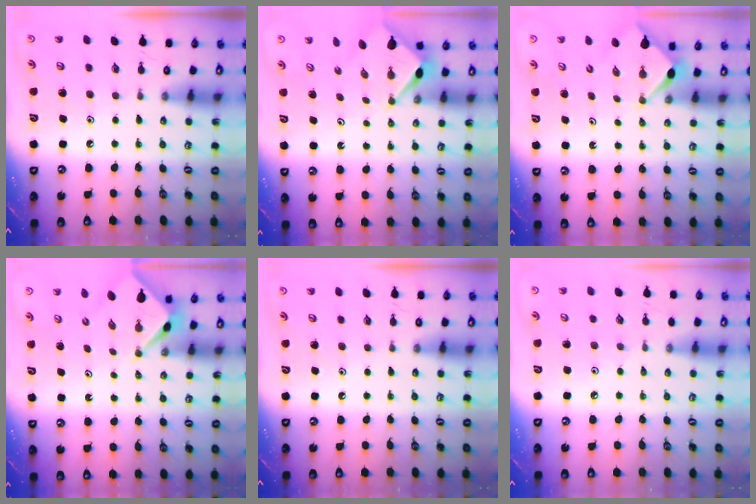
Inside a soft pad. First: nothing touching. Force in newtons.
{"total": 3.0, "press": 3.0, "slide": 0.3}
{"total": 2.8, "press": 2.7, "slide": 0.4}
{"total": 2.1, "press": 2.1, "slide": 0.3}
{"total": 0.0}
{"total": 2.2, "press": 2.1, "slide": 0.6}